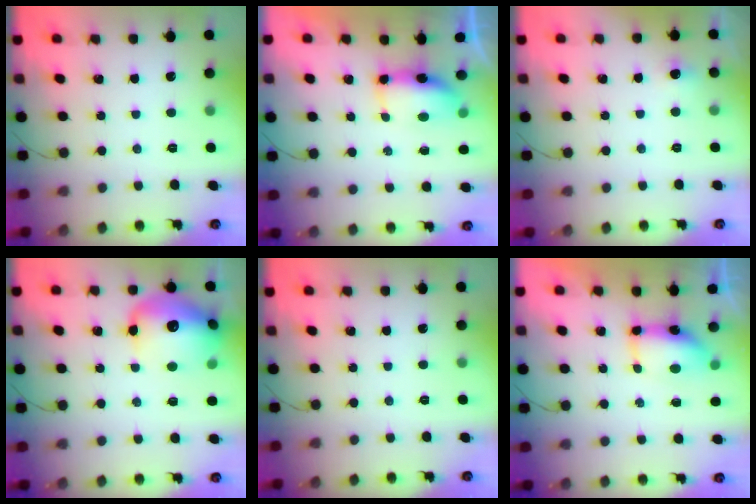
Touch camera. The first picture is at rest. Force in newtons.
{"total": 9.2, "press": 7.8, "slide": 5.0}
{"total": 4.0, "press": 3.7, "slide": 1.6}
{"total": 18.7, "press": 18.5, "slide": 2.3}
{"total": 0.0}
{"total": 7.2, "press": 7.2, "slide": 0.7}